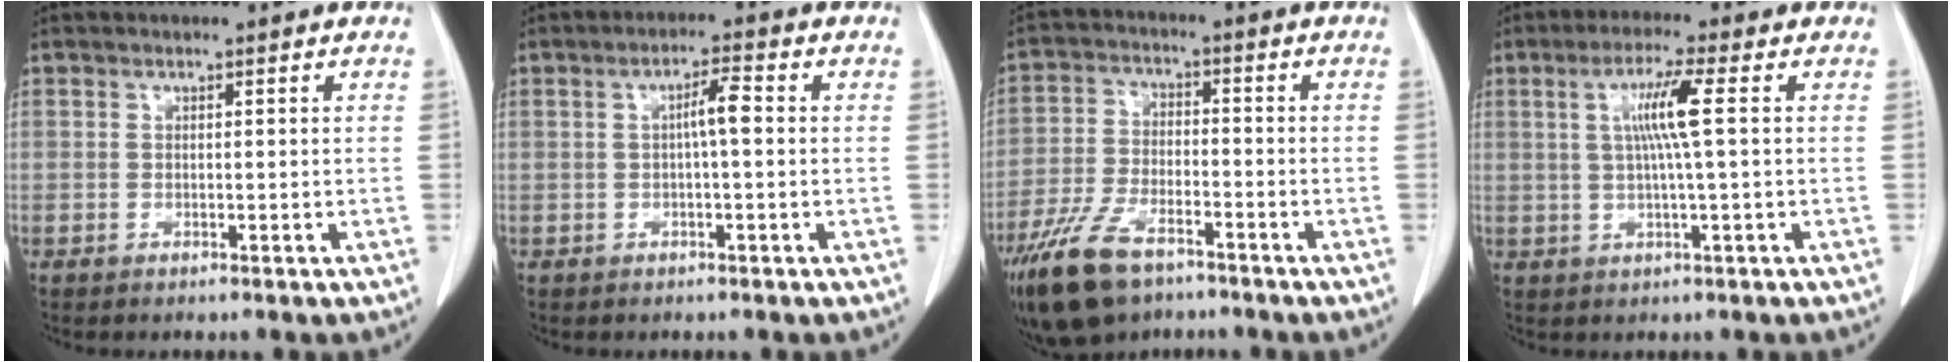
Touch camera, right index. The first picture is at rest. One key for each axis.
{"total": 3.7, "fx": 0.2, "fy": 0.6, "fz": 3.7, "tx": -0.066, "ty": 0.010, "tz": 0.003}
{"total": 12.0, "fx": -8.0, "fy": 4.9, "fz": 7.5, "tx": -0.157, "ty": -0.013, "tz": -0.147}
{"total": 6.4, "fx": 1.1, "fy": -0.4, "fz": 6.3, "tx": -0.119, "ty": 0.004, "tz": 0.022}